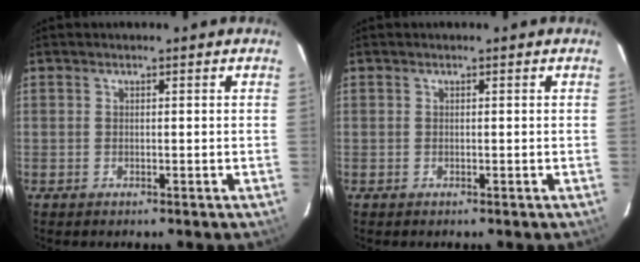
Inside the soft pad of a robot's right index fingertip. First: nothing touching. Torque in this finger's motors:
{"motor_torque": [-0.01, -0.01, 0.00, 0.00]}